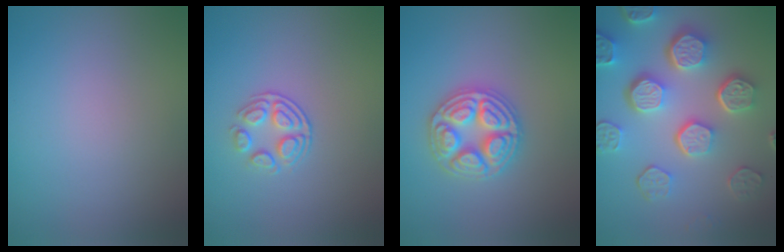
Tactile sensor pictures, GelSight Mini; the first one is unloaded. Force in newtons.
{"total": 2.4, "press": 1.8, "slide": 1.6}
{"total": 4.7, "press": 4.7, "slide": 0.5}
{"total": 8.2, "press": 6.1, "slide": 5.5}